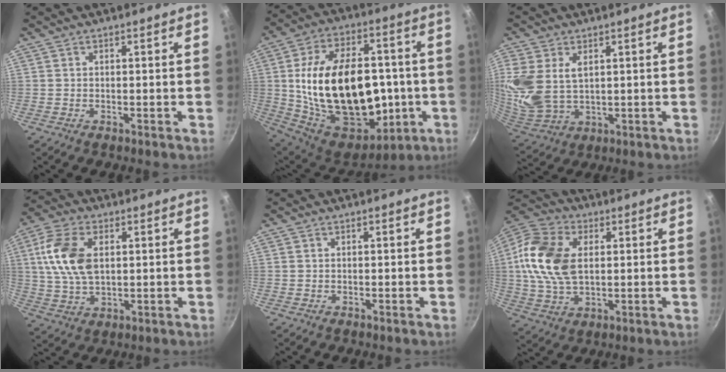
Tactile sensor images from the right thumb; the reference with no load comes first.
{"total": 32.2, "force": [-0.9, 20.2, 25.1], "torque": [-0.402, 0.021, 0.011]}
{"total": 14.5, "force": [3.8, 9.9, 9.9], "torque": [-0.225, -0.012, 0.089]}
{"total": 12.2, "force": [2.4, 7.3, 9.5], "torque": [-0.177, 0.003, 0.042]}
{"total": 0.0}
{"total": 15.8, "force": [2.0, 10.2, 11.9], "torque": [-0.217, 0.008, 0.028]}